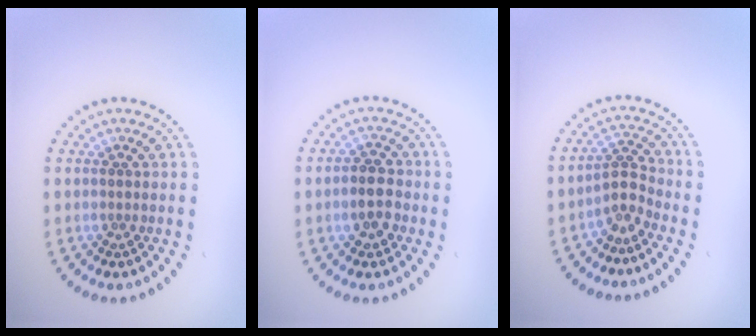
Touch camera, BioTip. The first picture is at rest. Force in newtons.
{"total": 2.9, "press": 2.8, "slide": 0.7}
{"total": 2.5, "press": 1.6, "slide": 2.0}